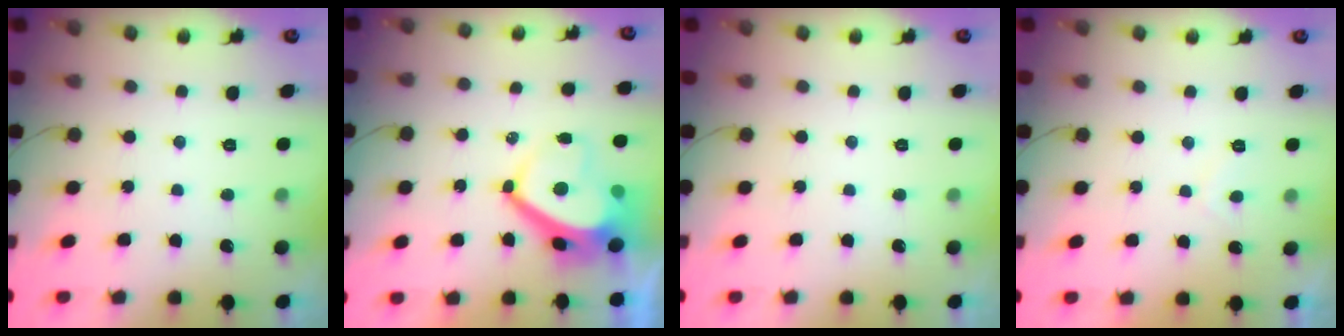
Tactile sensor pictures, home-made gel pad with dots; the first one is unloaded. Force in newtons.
{"total": 7.5, "press": 7.5, "slide": 0.8}
{"total": 0.0}
{"total": 1.7, "press": 1.6, "slide": 0.7}